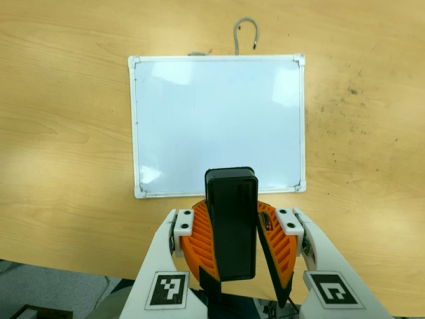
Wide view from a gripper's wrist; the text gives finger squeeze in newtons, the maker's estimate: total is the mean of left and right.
{"total": 9.6, "left": 9.9, "right": 9.2}